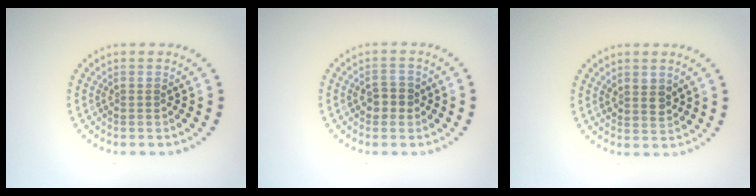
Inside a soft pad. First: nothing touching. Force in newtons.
{"total": 2.0, "press": 2.0, "slide": 0.4}
{"total": 1.7, "press": 1.5, "slide": 0.7}